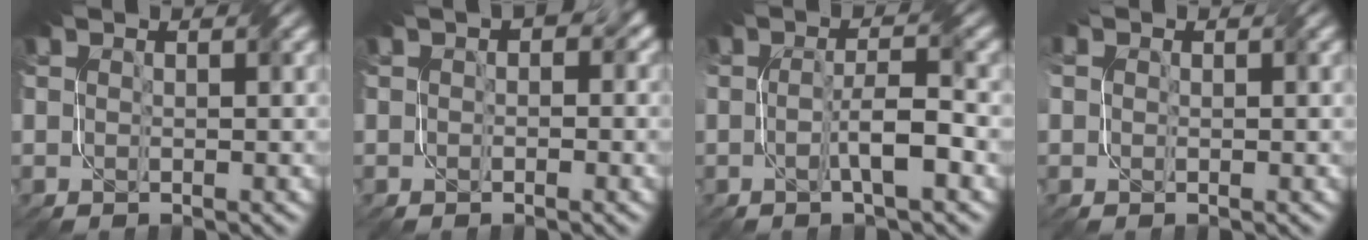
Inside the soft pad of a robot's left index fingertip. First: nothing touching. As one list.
[{"total": 3.4, "force": [0.2, 2.4, 2.4], "torque": [-0.009, 0.003, -0.003]}, {"total": 3.1, "force": [-0.8, 0.3, 2.9], "torque": [-0.051, 0.010, -0.021]}, {"total": 3.0, "force": [0.1, 2.7, 1.4], "torque": [-0.023, 0.010, -0.011]}]